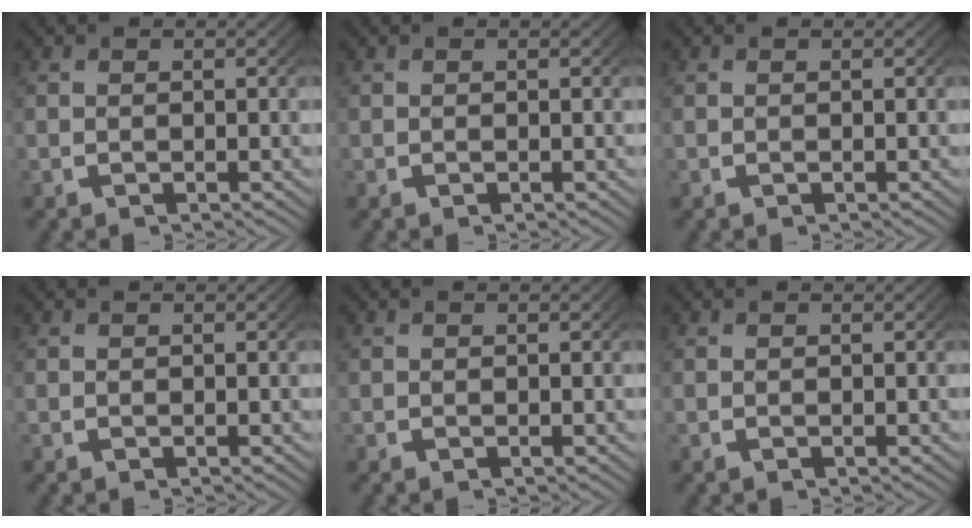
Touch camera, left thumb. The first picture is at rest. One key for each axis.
{"total": 0.0}
{"total": 0.0}
{"total": 0.0}
{"total": 0.0}
{"total": 0.0}